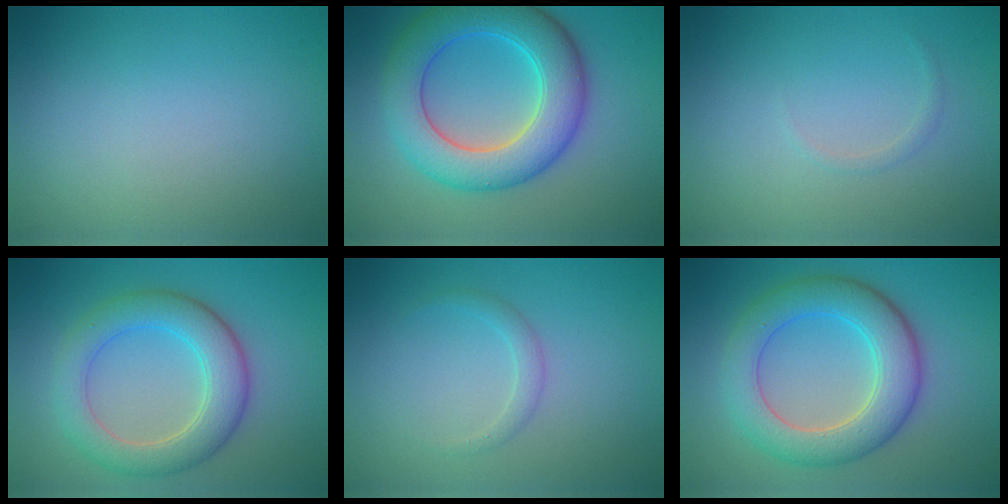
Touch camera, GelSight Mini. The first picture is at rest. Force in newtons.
{"total": 8.3, "press": 8.3, "slide": 0.1}
{"total": 0.6, "press": 0.6, "slide": 0.0}
{"total": 5.6, "press": 5.6, "slide": 0.3}
{"total": 1.2, "press": 1.2, "slide": 0.0}
{"total": 6.8, "press": 6.8, "slide": 0.5}